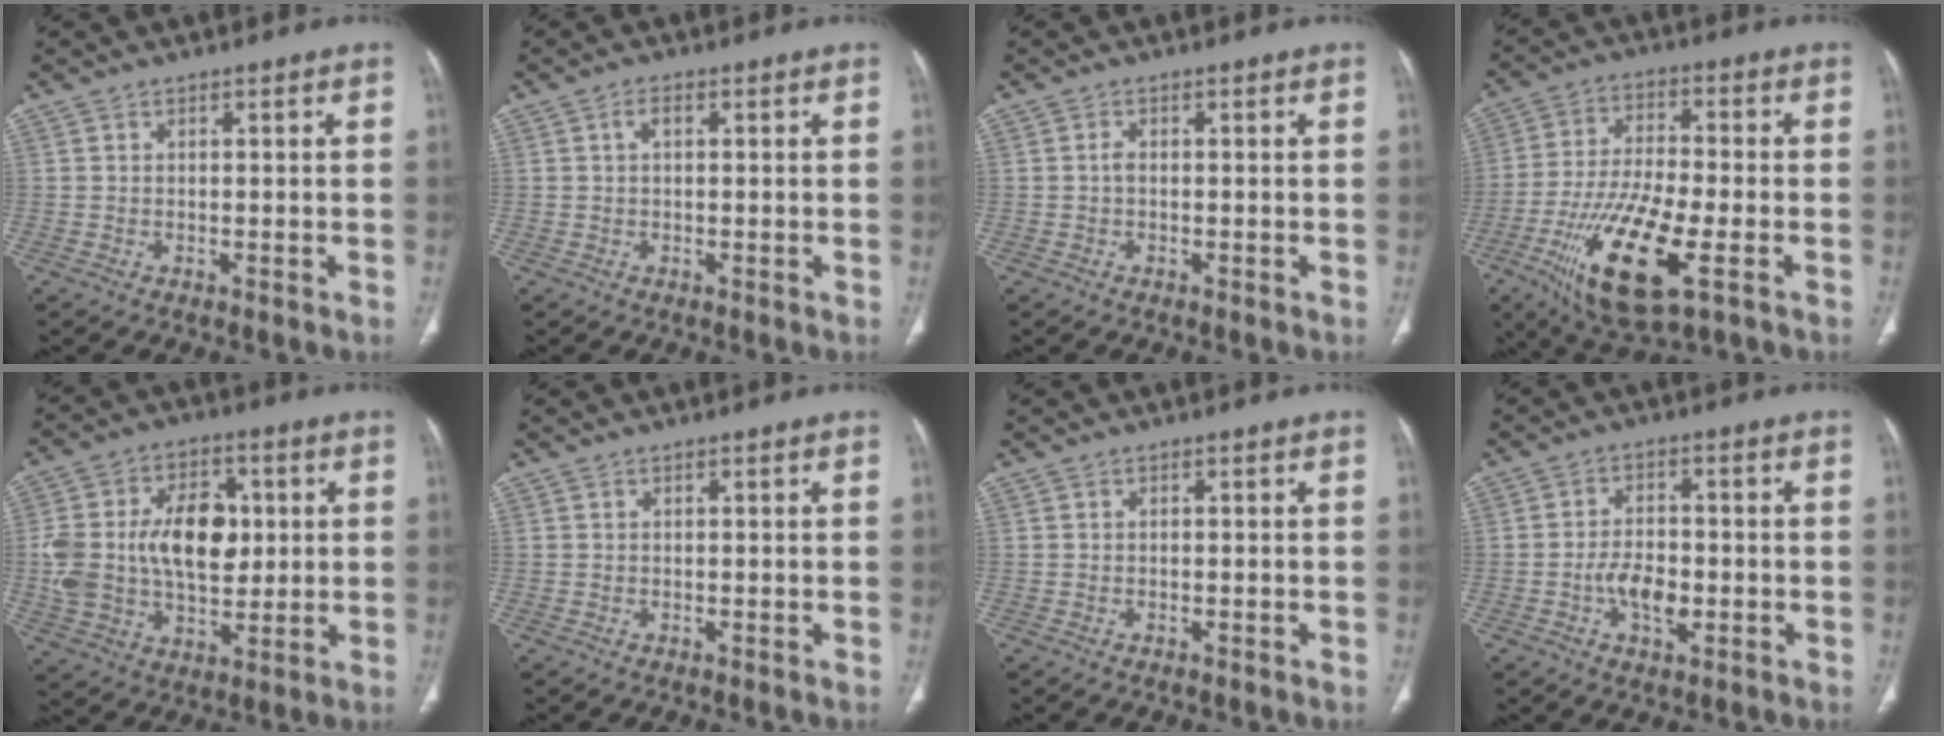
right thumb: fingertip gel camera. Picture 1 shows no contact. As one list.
[{"total": 2.5, "force": [0.4, 1.6, 1.9], "torque": [-0.029, 0.011, 0.004]}, {"total": 0.8, "force": [-0.1, 0.4, 0.7], "torque": [-0.014, 0.001, -0.005]}, {"total": 18.5, "force": [-6.8, 6.2, 16.1], "torque": [-0.316, 0.002, -0.112]}, {"total": 18.2, "force": [1.8, 11.7, 13.9], "torque": [-0.223, 0.012, 0.039]}, {"total": 0.0}, {"total": 0.0}, {"total": 6.4, "force": [-1.8, 3.6, 5.0], "torque": [-0.076, 0.010, -0.032]}]